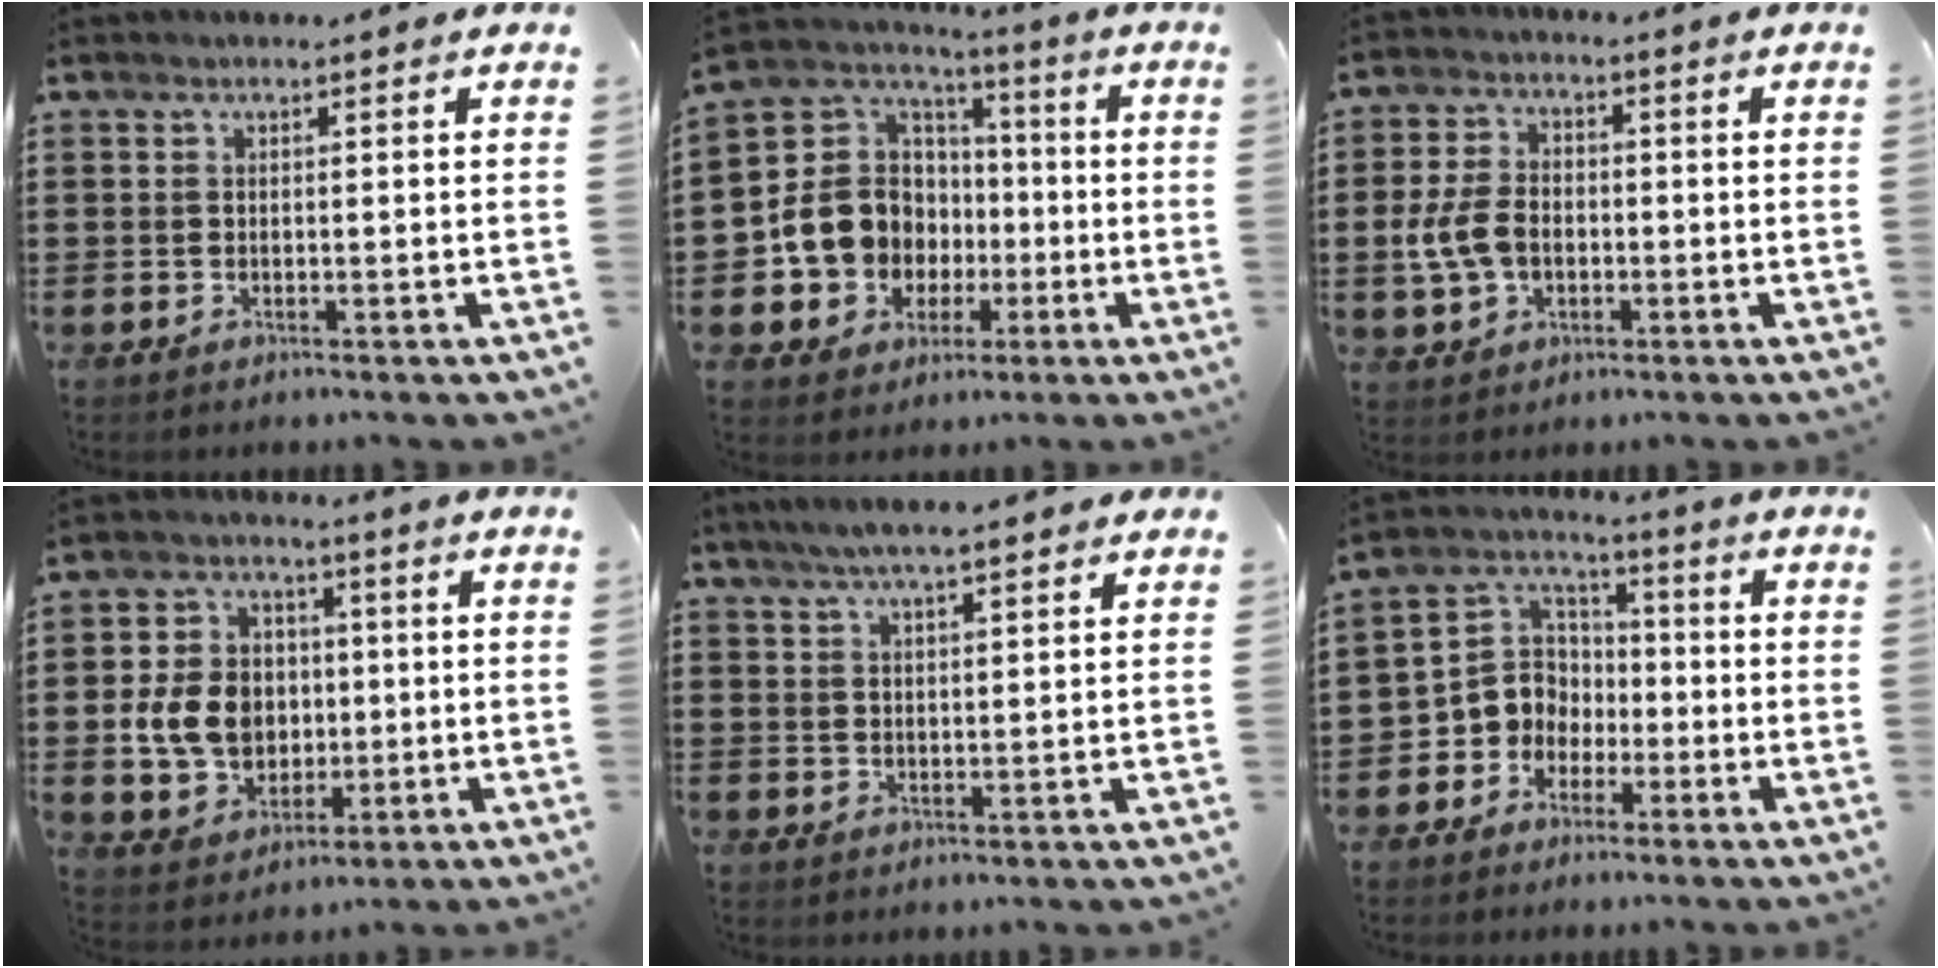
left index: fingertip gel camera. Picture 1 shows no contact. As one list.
[{"total": 12.3, "force": [-2.3, 11.3, 4.3], "torque": [-0.136, 0.007, -0.038]}, {"total": 6.9, "force": [-1.0, 4.8, 4.8], "torque": [-0.125, 0.001, -0.026]}, {"total": 9.4, "force": [0.0, 8.0, 5.0], "torque": [-0.122, 0.019, 0.001]}, {"total": 4.8, "force": [3.8, 0.5, 2.9], "torque": [-0.063, -0.002, 0.069]}, {"total": 7.4, "force": [-2.2, 6.9, 1.9], "torque": [-0.081, 0.006, -0.049]}]